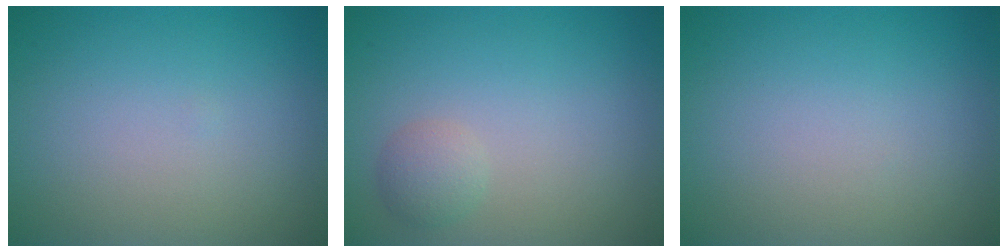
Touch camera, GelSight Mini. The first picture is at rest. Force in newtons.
{"total": 1.6, "press": 1.6, "slide": 0.1}
{"total": 0.0}